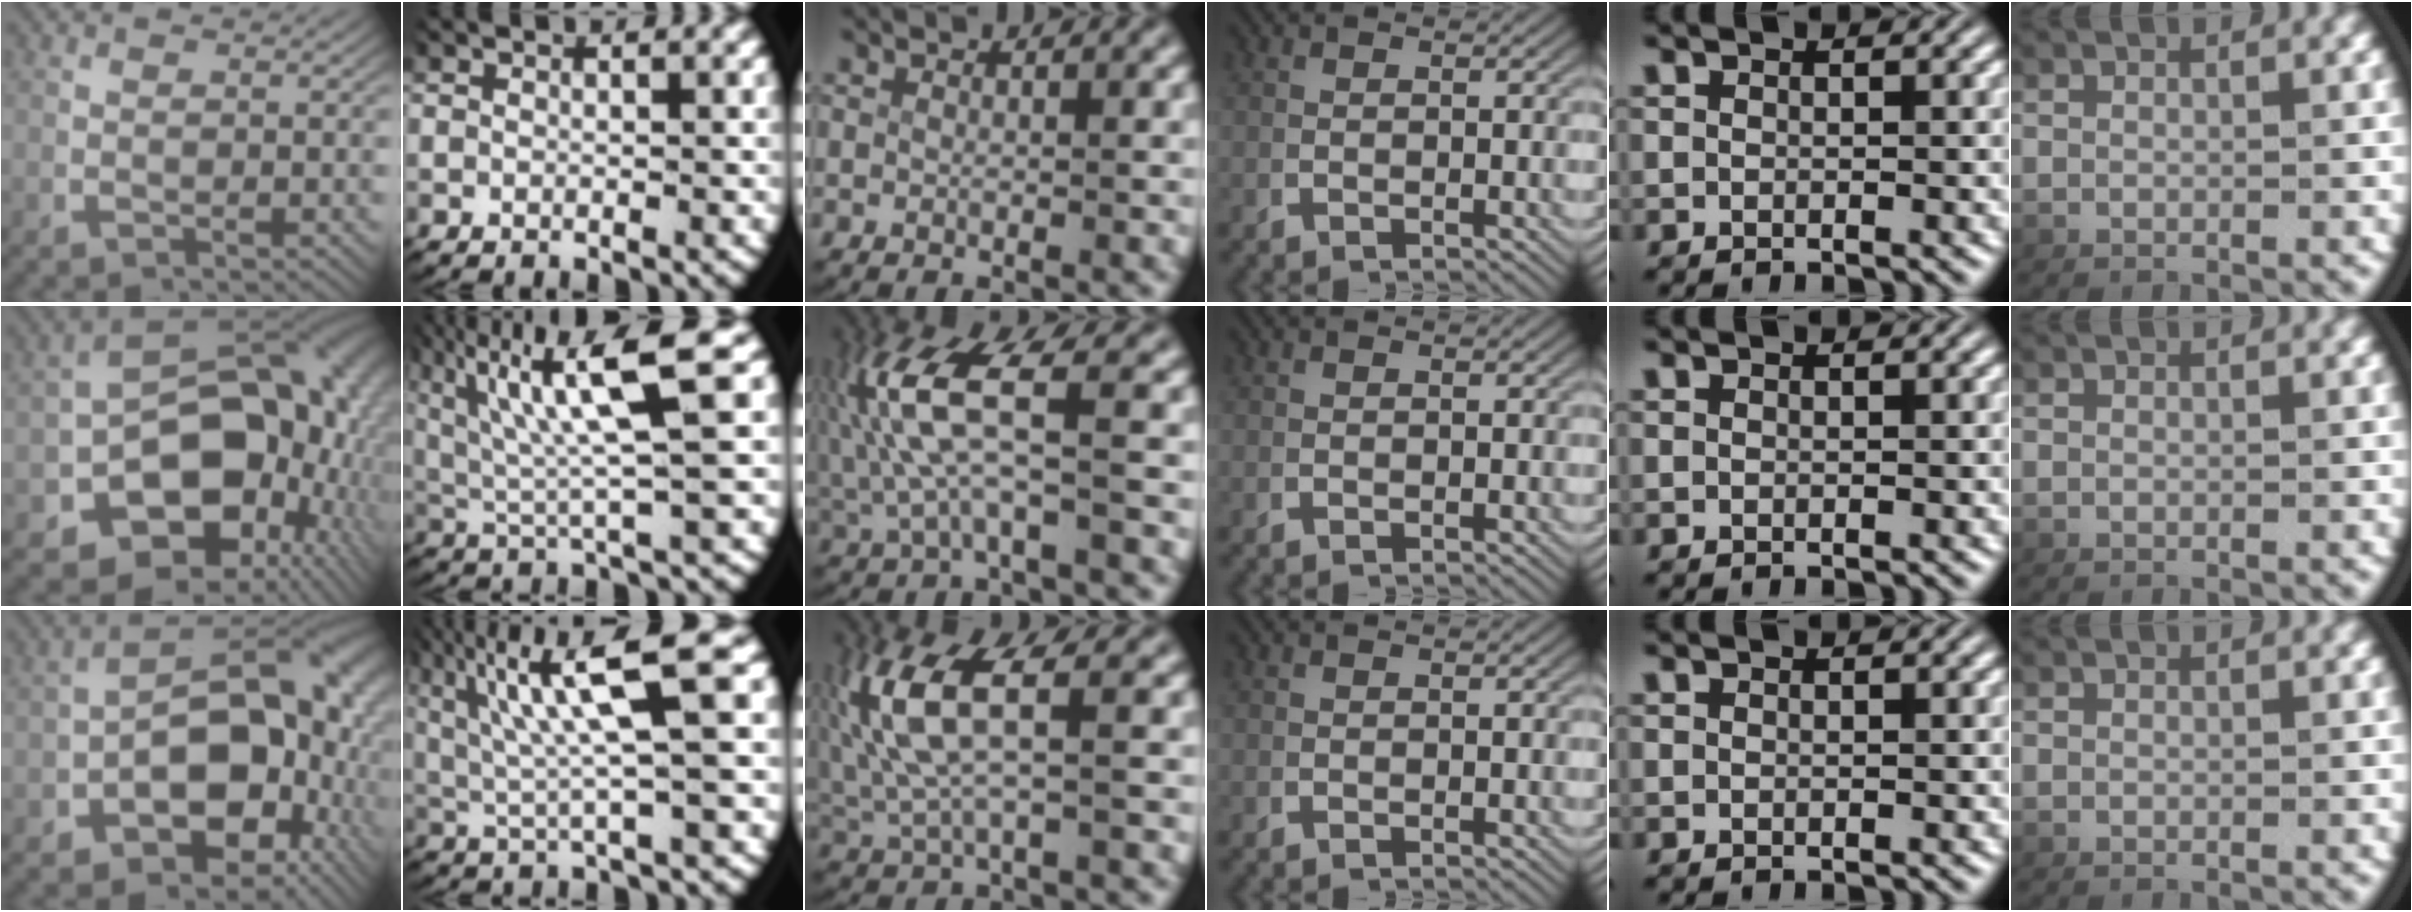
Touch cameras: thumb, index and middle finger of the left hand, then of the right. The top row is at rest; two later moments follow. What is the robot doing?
{"motion": "lift_and_place", "object": "ribbon"}